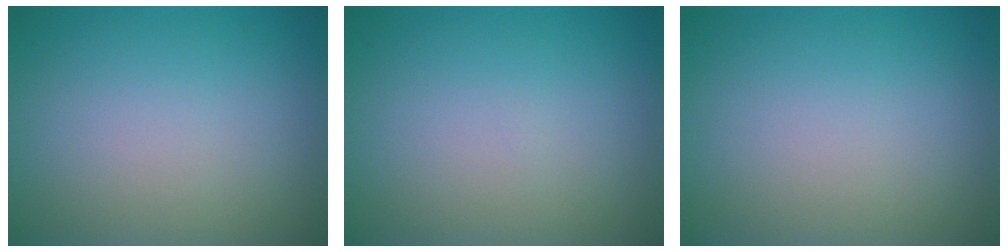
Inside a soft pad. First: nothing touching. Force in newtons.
{"total": 0.0}
{"total": 0.0}